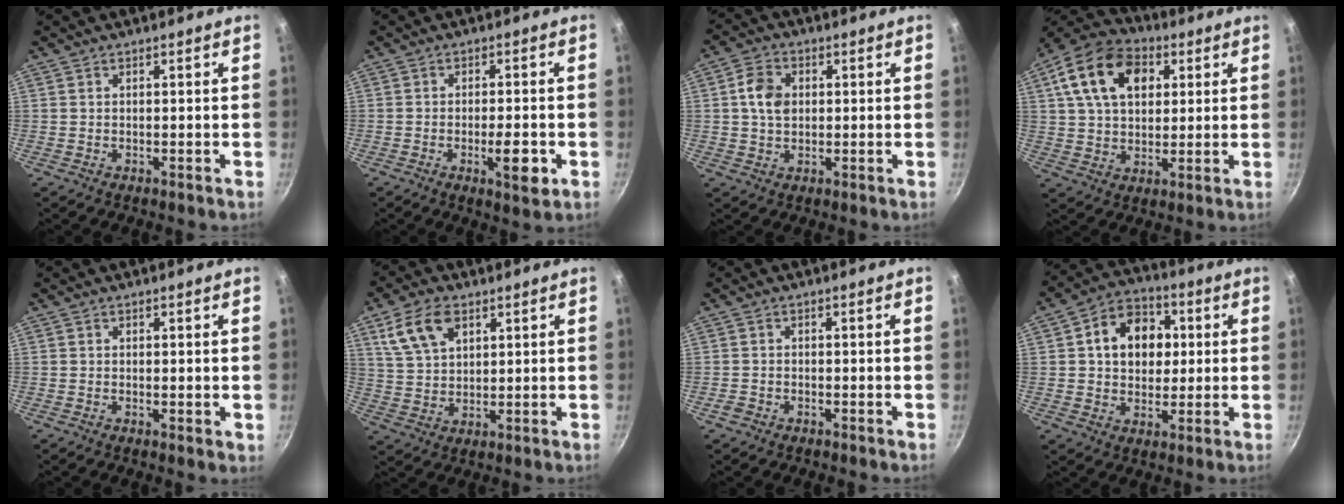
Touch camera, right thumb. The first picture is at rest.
{"total": 6.1, "force": [-2.0, 2.0, 5.4], "torque": [-0.071, 0.007, -0.026]}
{"total": 6.1, "force": [0.9, 4.5, 4.1], "torque": [-0.064, 0.009, 0.010]}
{"total": 17.0, "force": [5.8, 11.5, 11.1], "torque": [-0.178, 0.008, 0.085]}
{"total": 1.1, "force": [0.2, 0.5, 1.0], "torque": [-0.011, -0.006, -0.001]}
{"total": 9.8, "force": [4.7, 5.9, 6.2], "torque": [-0.104, -0.006, 0.095]}
{"total": 1.5, "force": [-1.0, 1.0, 0.6], "torque": [-0.018, 0.007, -0.019]}
{"total": 12.8, "force": [2.4, 9.9, 7.7], "torque": [-0.086, 0.012, 0.026]}